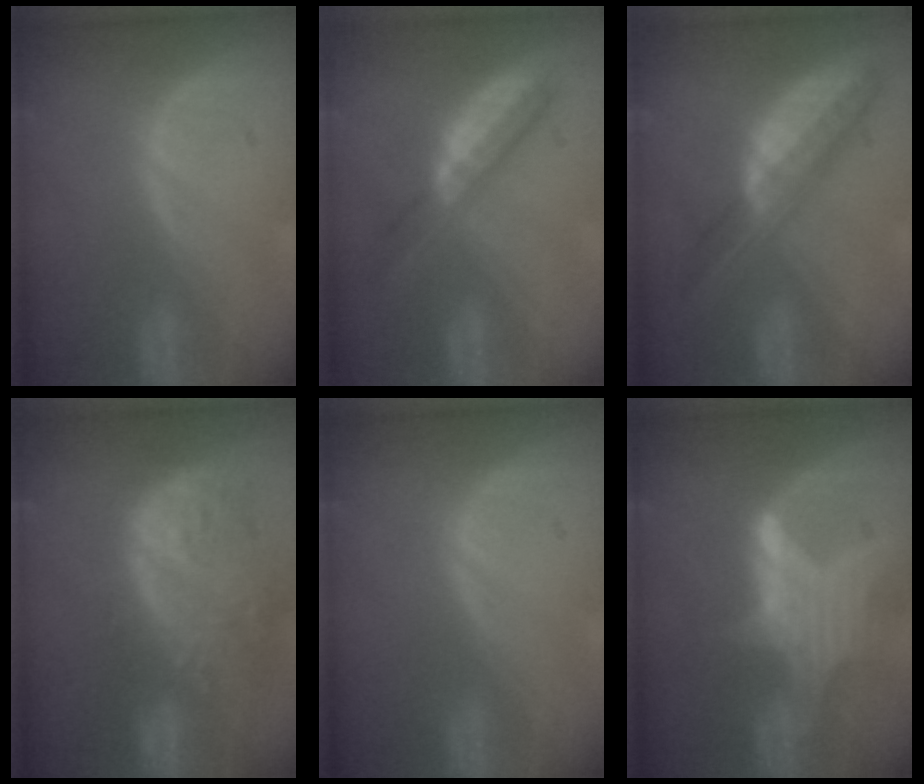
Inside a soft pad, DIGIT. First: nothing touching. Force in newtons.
{"total": 4.8, "press": 4.8, "slide": 0.8}
{"total": 7.4, "press": 6.2, "slide": 3.9}
{"total": 13.4, "press": 11.3, "slide": 7.3}
{"total": 0.0}
{"total": 6.8, "press": 6.6, "slide": 1.7}